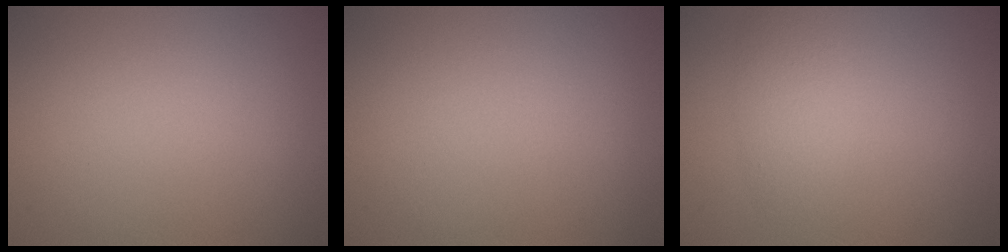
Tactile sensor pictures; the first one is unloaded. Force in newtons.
{"total": 0.0}
{"total": 2.5, "press": 2.5, "slide": 0.1}